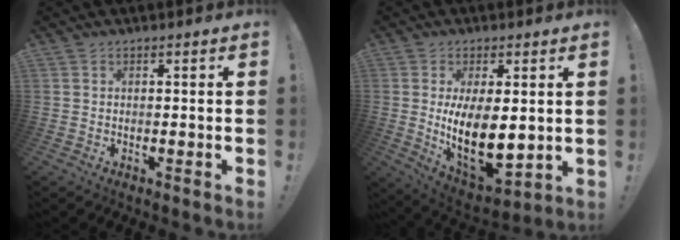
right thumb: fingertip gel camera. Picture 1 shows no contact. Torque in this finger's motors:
{"motor_torque": [0.14, 0.90, 0.92, 0.34, 0.17]}